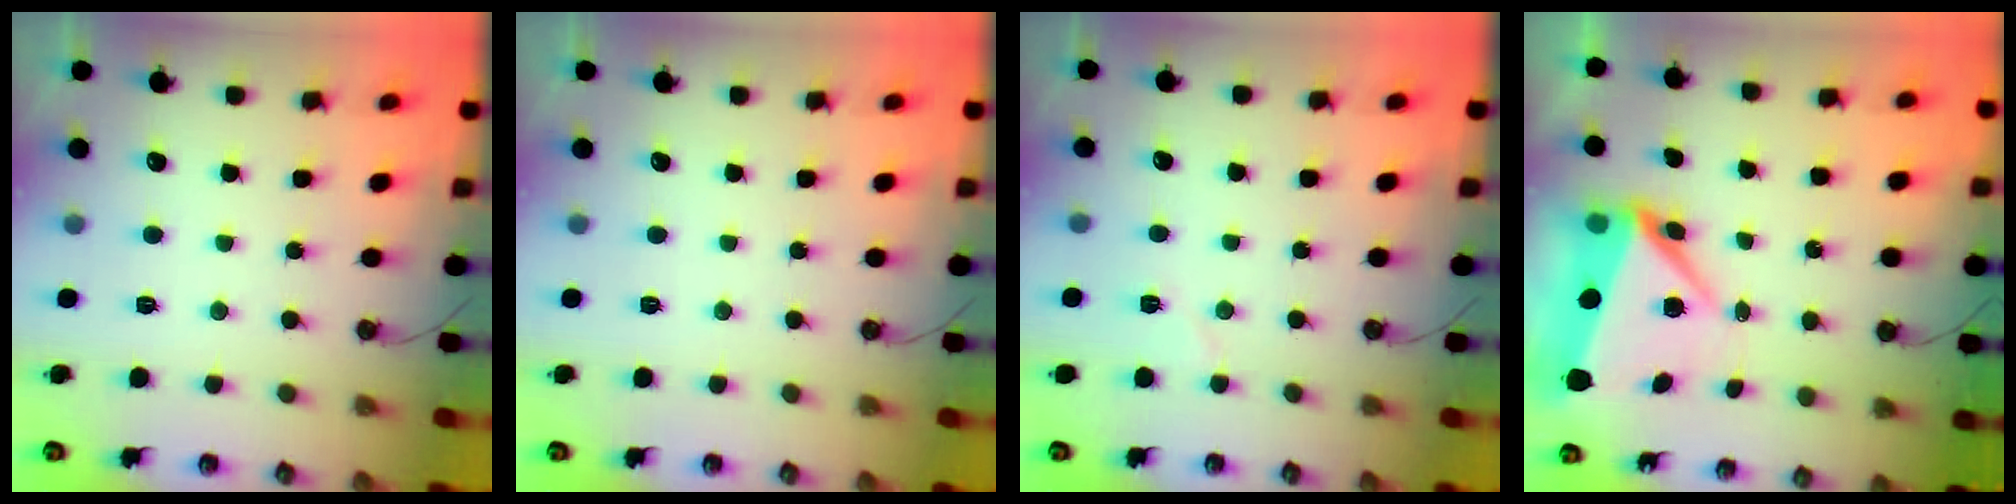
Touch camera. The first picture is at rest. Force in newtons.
{"total": 0.0}
{"total": 4.7, "press": 4.3, "slide": 1.8}
{"total": 6.7, "press": 6.6, "slide": 1.5}